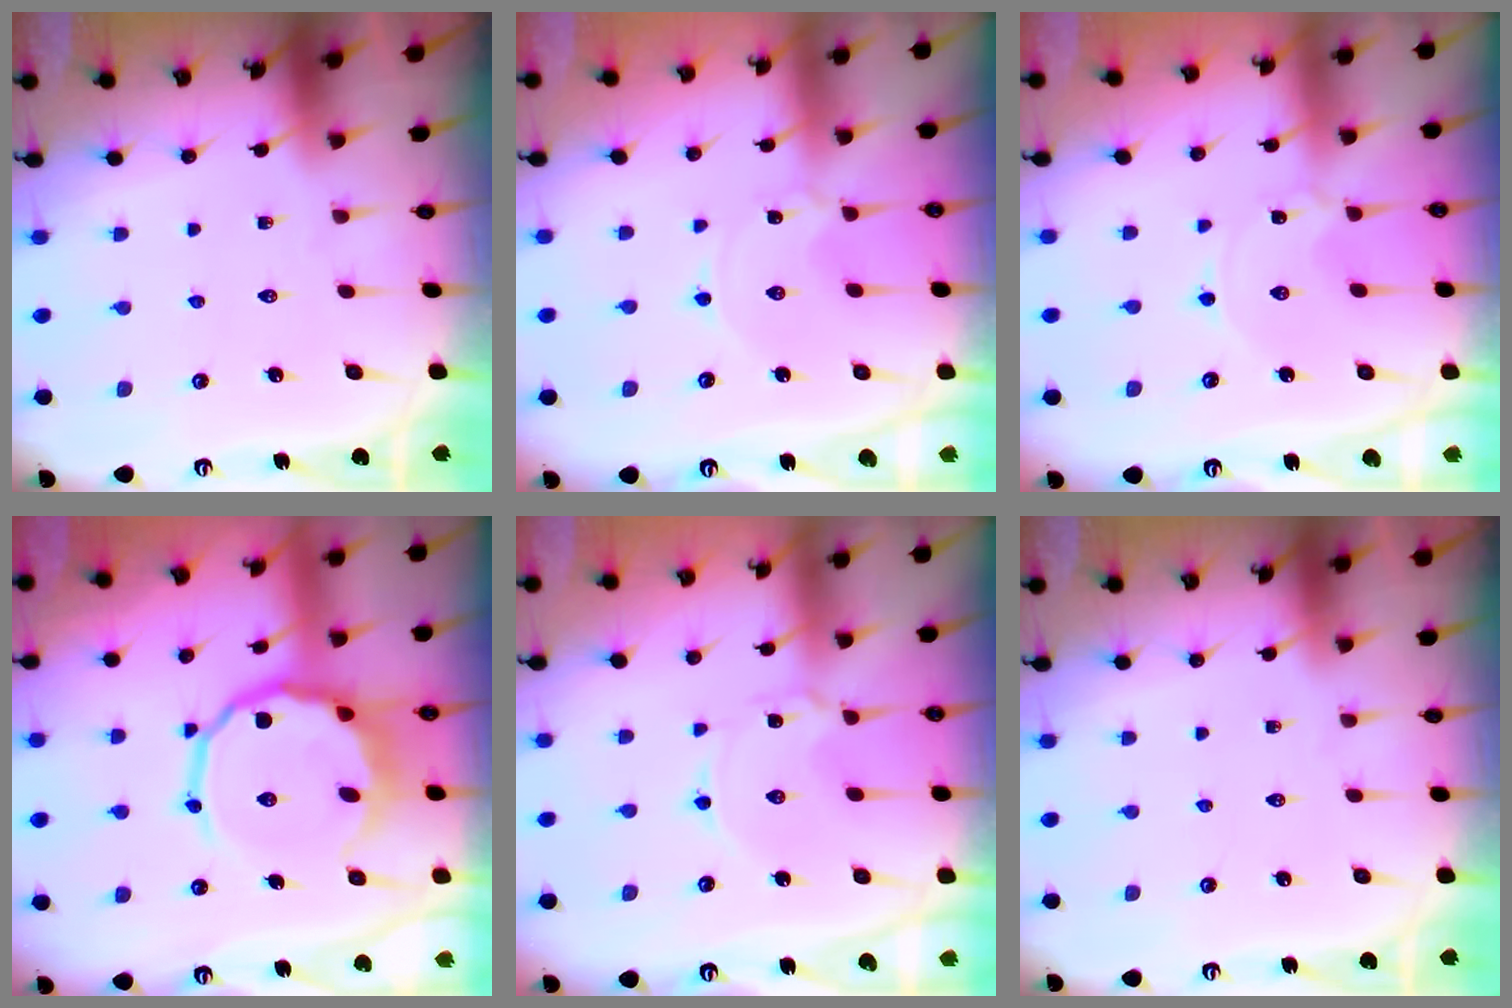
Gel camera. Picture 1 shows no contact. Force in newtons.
{"total": 0.0}
{"total": 0.0}
{"total": 12.4, "press": 12.1, "slide": 2.9}
{"total": 1.5, "press": 1.5, "slide": 0.2}
{"total": 0.0}